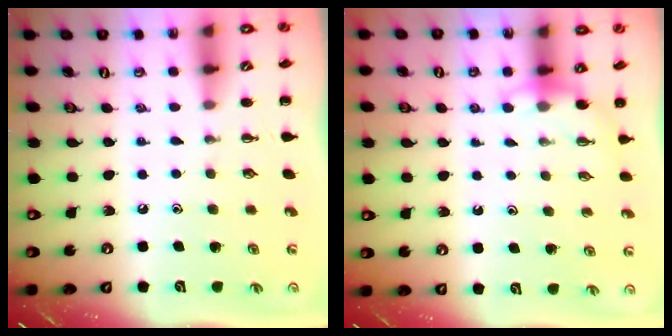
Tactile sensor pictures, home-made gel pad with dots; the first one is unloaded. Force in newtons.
{"total": 3.2, "press": 3.1, "slide": 0.8}